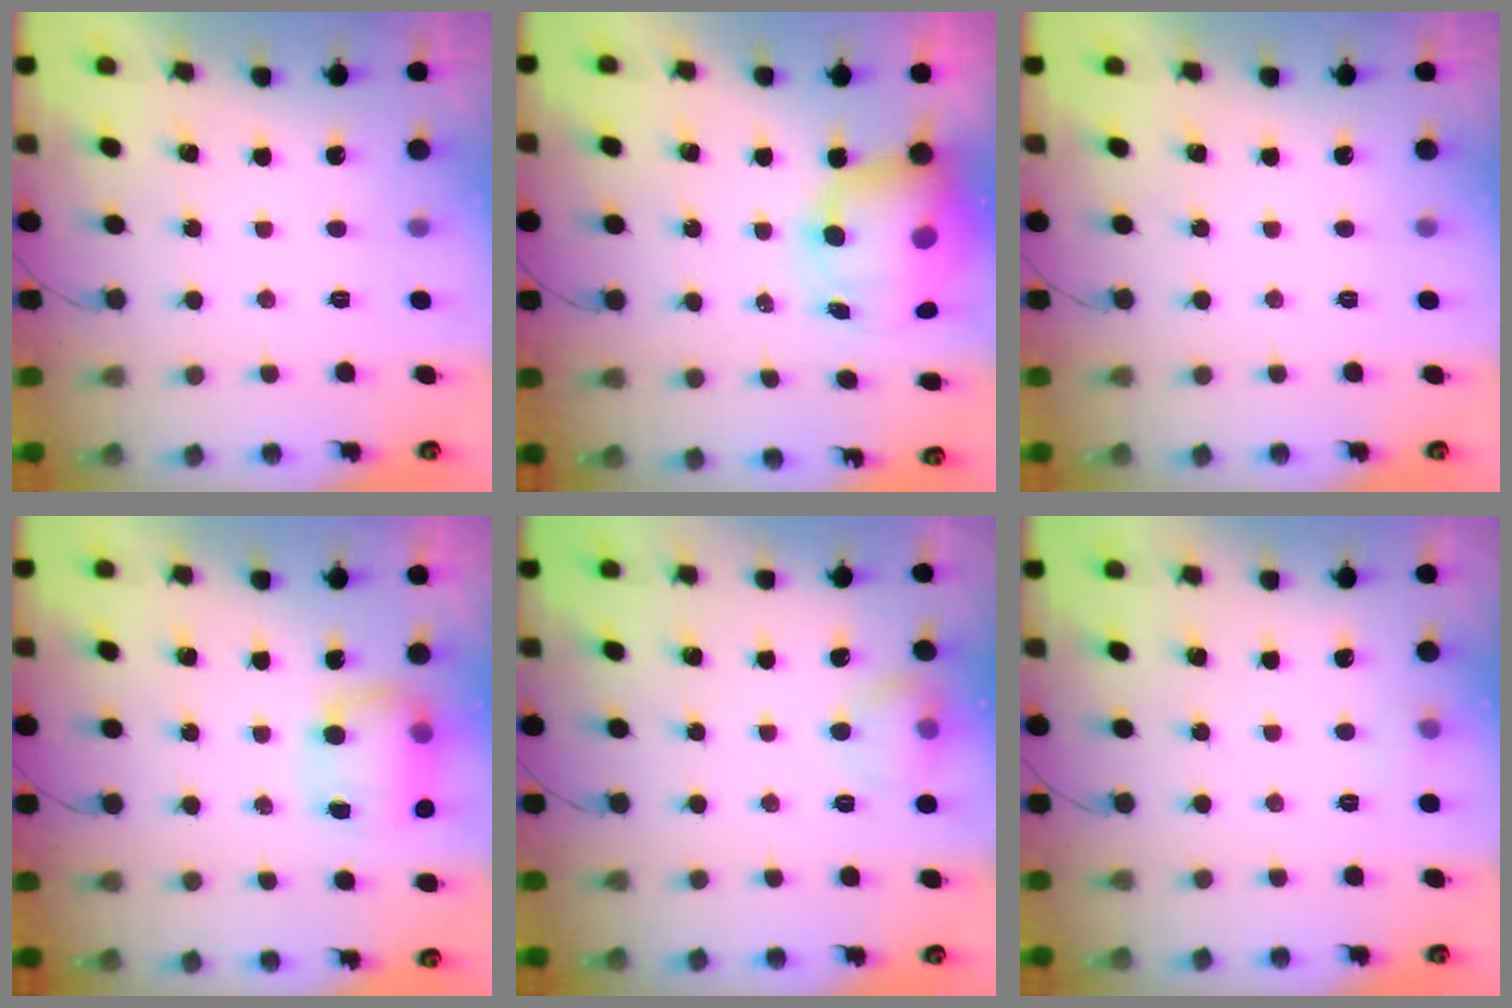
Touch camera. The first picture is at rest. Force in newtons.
{"total": 13.2, "press": 12.8, "slide": 3.4}
{"total": 0.0}
{"total": 11.9, "press": 9.5, "slide": 7.1}
{"total": 10.3, "press": 7.5, "slide": 7.0}
{"total": 7.8, "press": 3.4, "slide": 7.0}